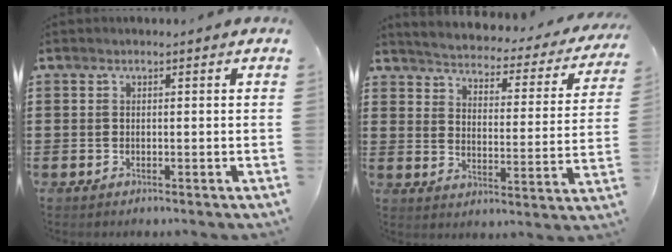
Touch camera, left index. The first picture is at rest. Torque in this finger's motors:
{"motor_torque": [1.44, -0.70, 0.68, 0.11]}